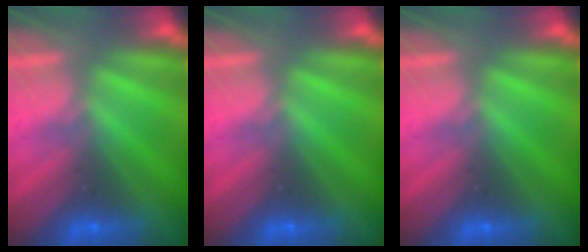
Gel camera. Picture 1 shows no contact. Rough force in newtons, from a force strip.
{"total": 0.0}
{"total": 0.0}